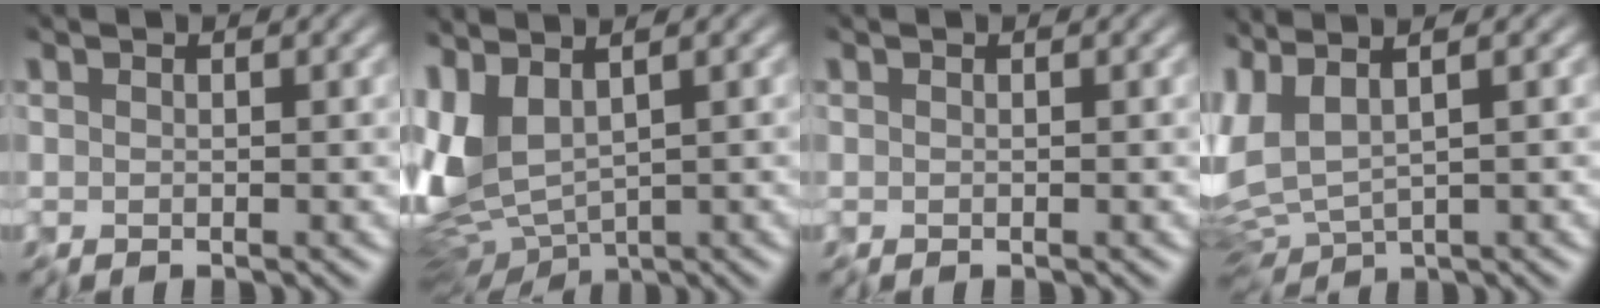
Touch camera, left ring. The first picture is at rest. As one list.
[{"total": 5.4, "force": [0.7, 2.7, 4.5], "torque": [-0.102, -0.006, 0.013]}, {"total": 0.0}, {"total": 4.0, "force": [1.1, 0.9, 3.7], "torque": [-0.085, 0.008, 0.017]}]